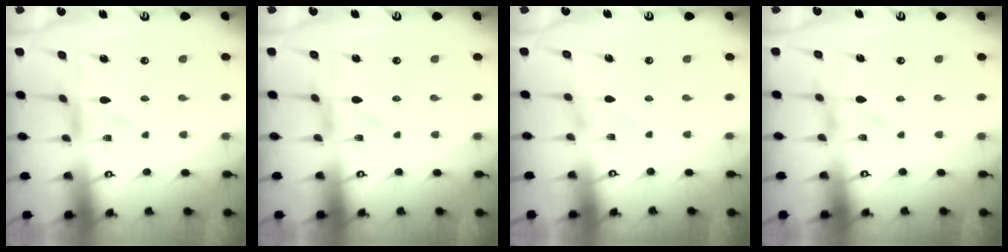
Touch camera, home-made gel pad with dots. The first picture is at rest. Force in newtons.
{"total": 0.0}
{"total": 0.7, "press": 0.7, "slide": 0.1}
{"total": 0.0}